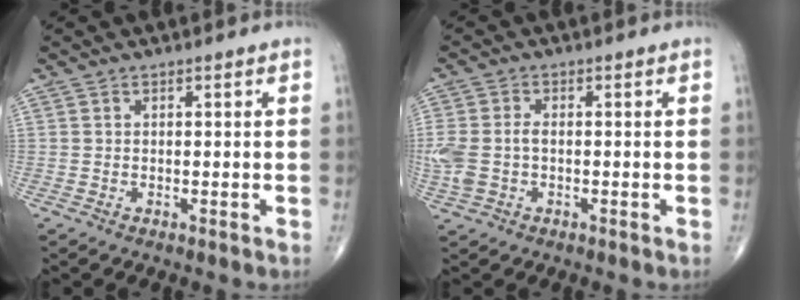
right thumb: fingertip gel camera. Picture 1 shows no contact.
{"total": 6.9, "force": [-0.7, 4.5, 5.2], "torque": [-0.141, 0.014, -0.012]}